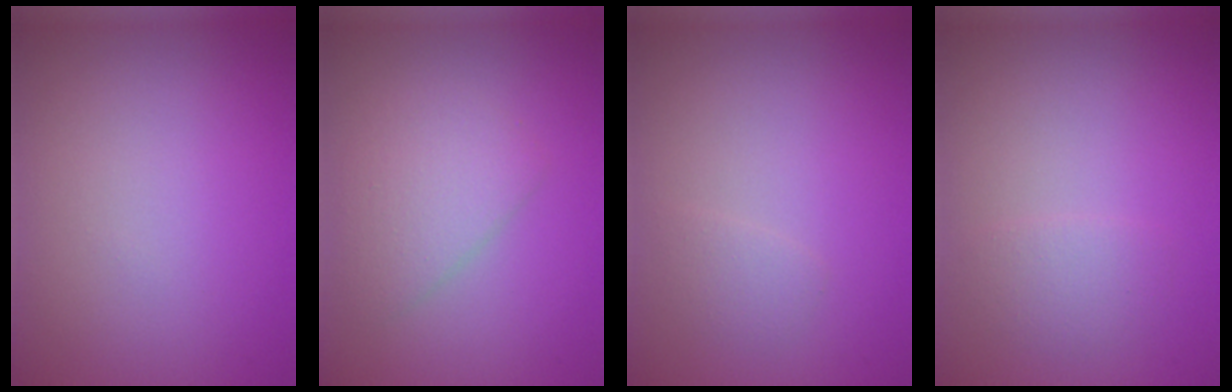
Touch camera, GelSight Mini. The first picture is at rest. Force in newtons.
{"total": 3.0, "press": 3.0, "slide": 0.1}
{"total": 1.1, "press": 1.1, "slide": 0.1}
{"total": 1.5, "press": 1.5, "slide": 0.1}